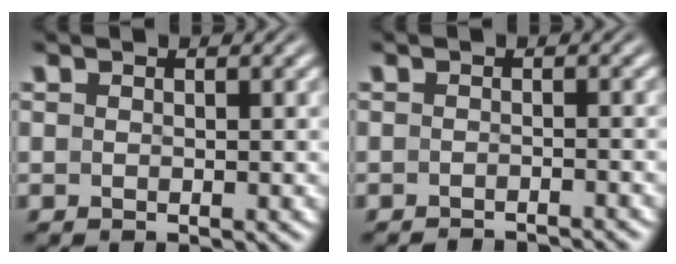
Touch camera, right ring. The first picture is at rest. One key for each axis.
{"total": 2.8, "fx": -2.7, "fy": -0.1, "fz": 0.1, "tx": -0.002, "ty": -0.008, "tz": -0.040}